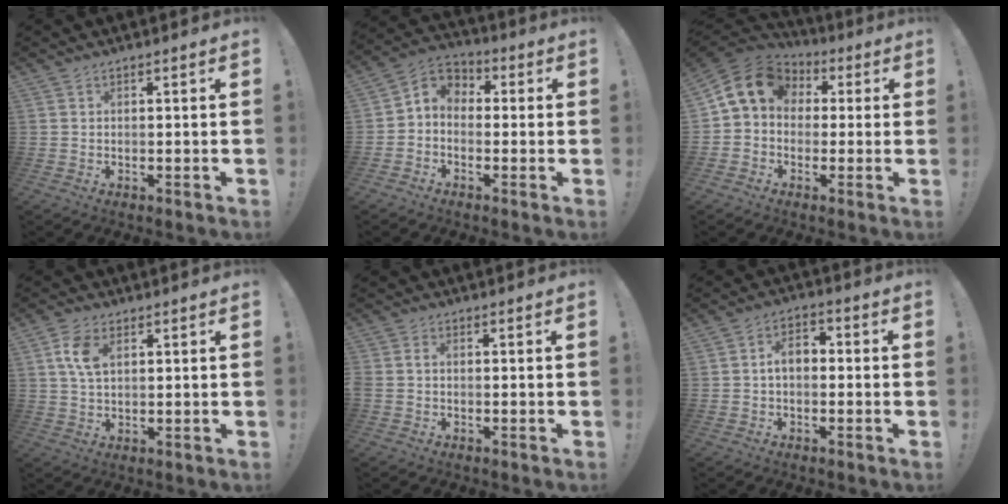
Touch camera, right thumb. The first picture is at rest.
{"total": 5.7, "force": [-1.4, 4.8, 2.7], "torque": [-0.046, 0.014, -0.023]}
{"total": 12.1, "force": [3.0, 9.6, 6.8], "torque": [-0.114, 0.003, 0.062]}
{"total": 7.1, "force": [2.5, 4.3, 5.1], "torque": [-0.100, -0.003, 0.042]}
{"total": 1.1, "force": [-0.5, 0.6, 0.8], "torque": [-0.014, 0.004, -0.010]}
{"total": 6.2, "force": [0.0, 3.8, 4.9], "torque": [-0.072, 0.008, -0.002]}